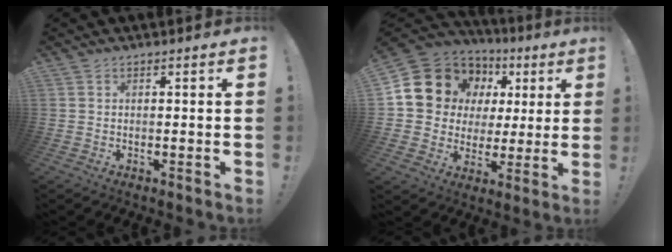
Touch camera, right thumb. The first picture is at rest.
{"total": 13.1, "force": [6.7, 10.5, 3.9], "torque": [-0.064, -0.044, 0.144]}